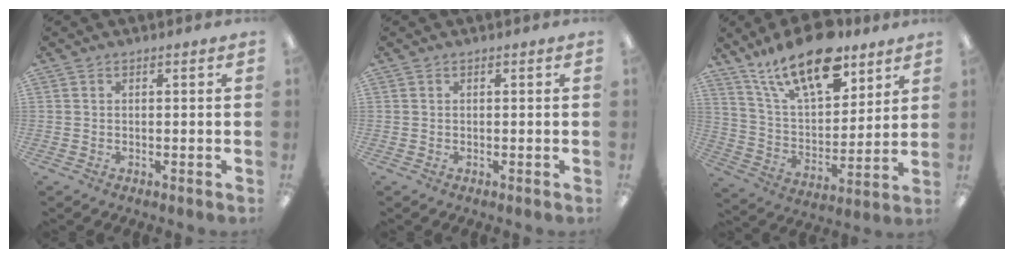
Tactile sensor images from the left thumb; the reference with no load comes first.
{"total": 0.0}
{"total": 19.6, "force": [13.7, 8.4, 11.3], "torque": [-0.200, -0.066, 0.238]}